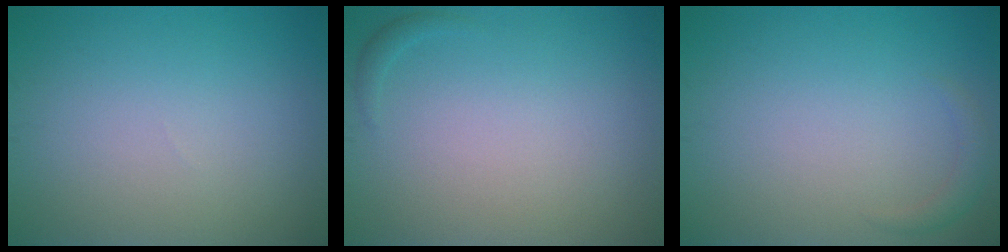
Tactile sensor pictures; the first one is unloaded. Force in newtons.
{"total": 0.6, "press": 0.6, "slide": 0.1}
{"total": 1.1, "press": 1.1, "slide": 0.1}